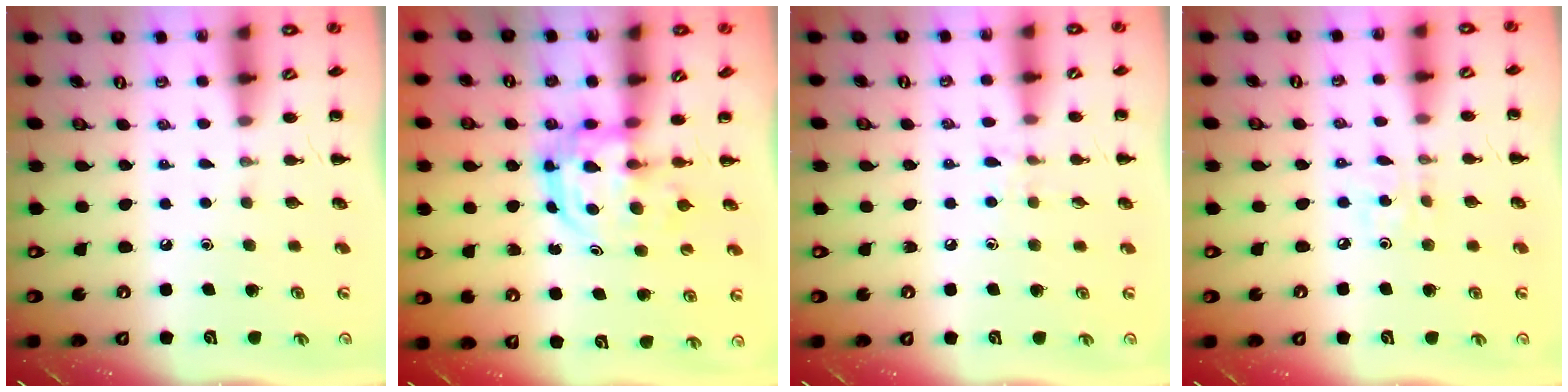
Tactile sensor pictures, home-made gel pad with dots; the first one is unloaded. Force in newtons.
{"total": 4.0, "press": 3.9, "slide": 1.0}
{"total": 6.7, "press": 6.3, "slide": 2.3}
{"total": 2.8, "press": 2.7, "slide": 0.9}